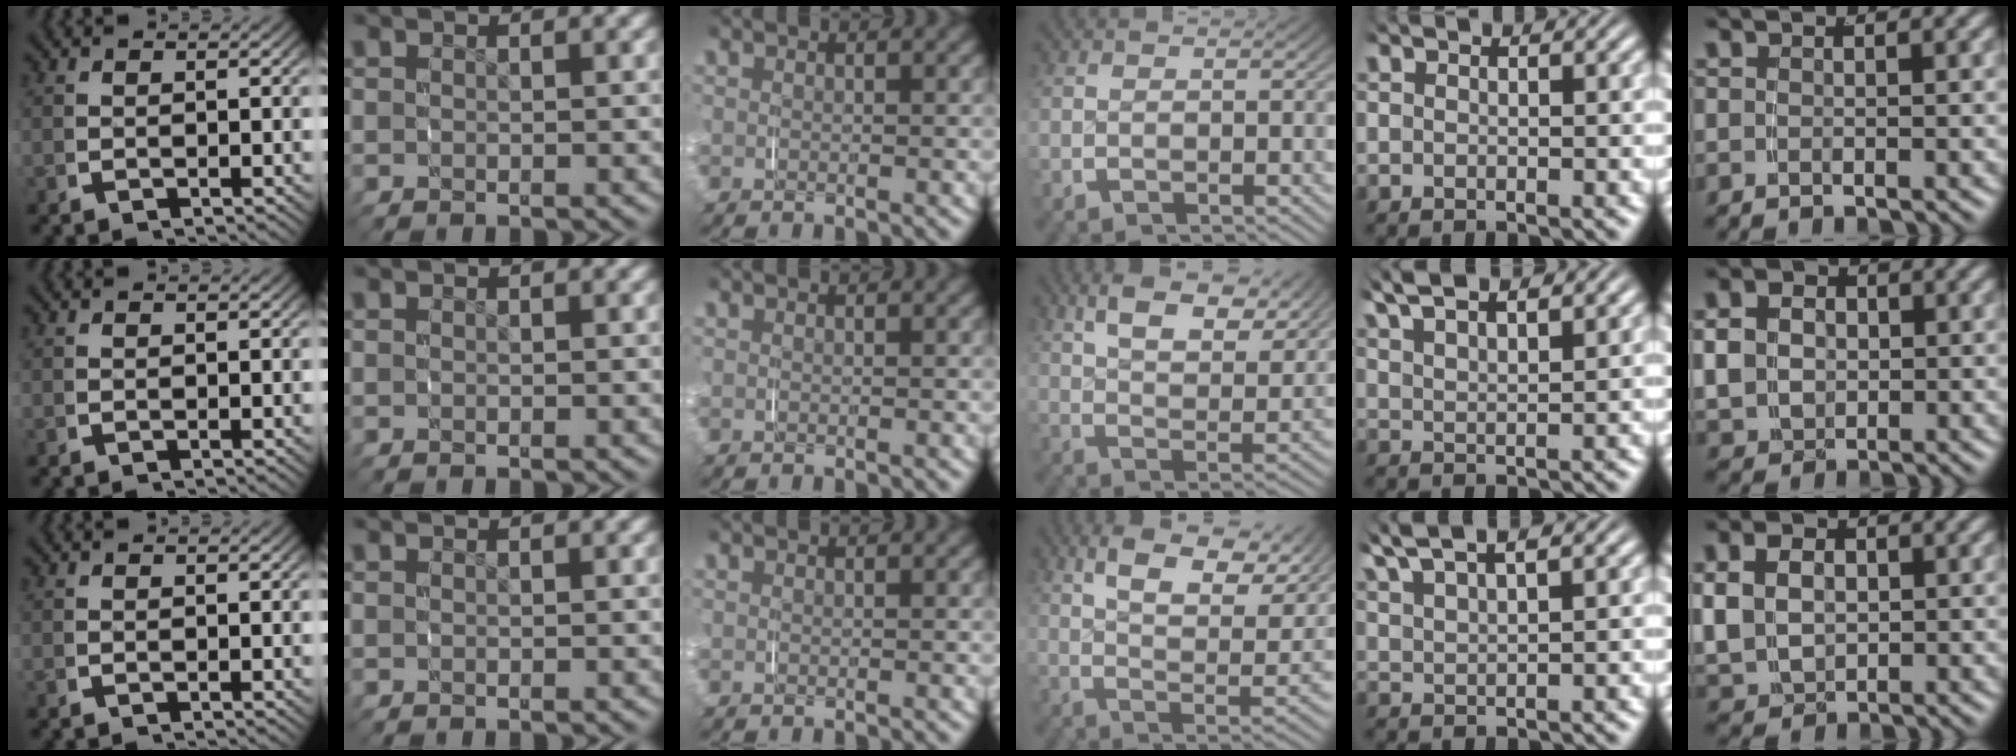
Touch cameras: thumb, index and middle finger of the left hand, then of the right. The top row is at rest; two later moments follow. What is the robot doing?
{"motion": "grasp_and_lifting", "object": "shorts"}